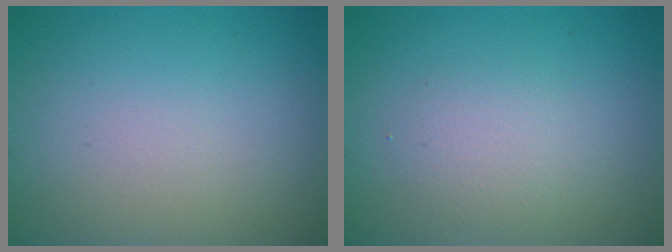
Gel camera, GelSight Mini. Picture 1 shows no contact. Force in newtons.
{"total": 1.9, "press": 1.9, "slide": 0.0}